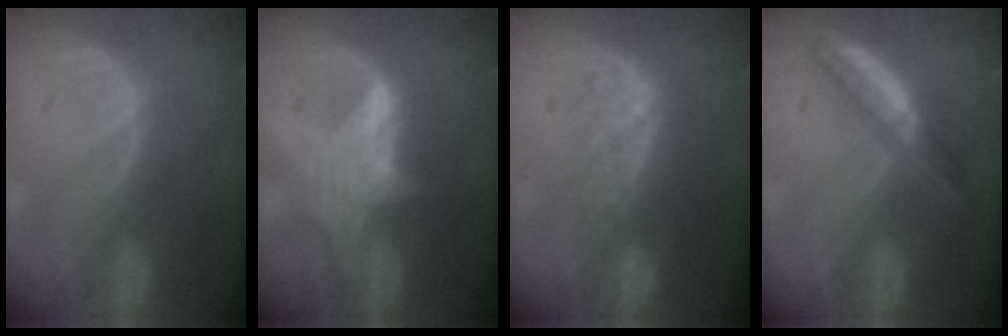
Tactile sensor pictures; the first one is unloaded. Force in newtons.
{"total": 5.8, "press": 5.8, "slide": 0.8}
{"total": 8.3, "press": 7.4, "slide": 3.7}
{"total": 4.8, "press": 4.7, "slide": 0.3}